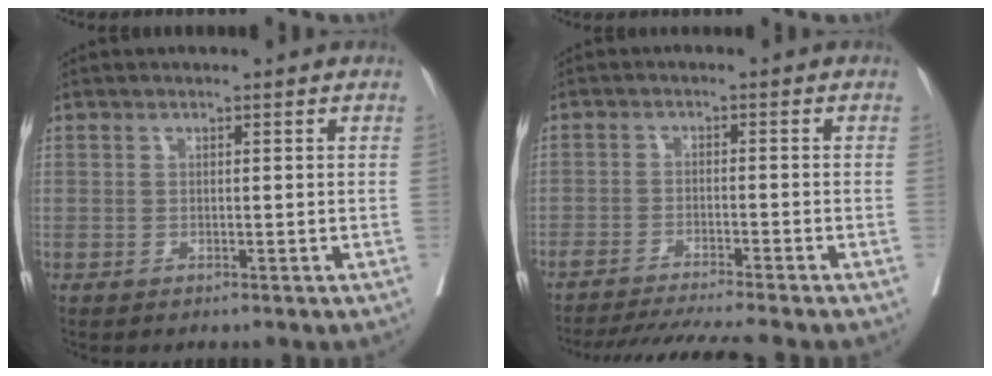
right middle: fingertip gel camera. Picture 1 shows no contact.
{"total": 10.5, "force": [-9.4, -1.2, 4.4], "torque": [-0.050, -0.017, -0.148]}